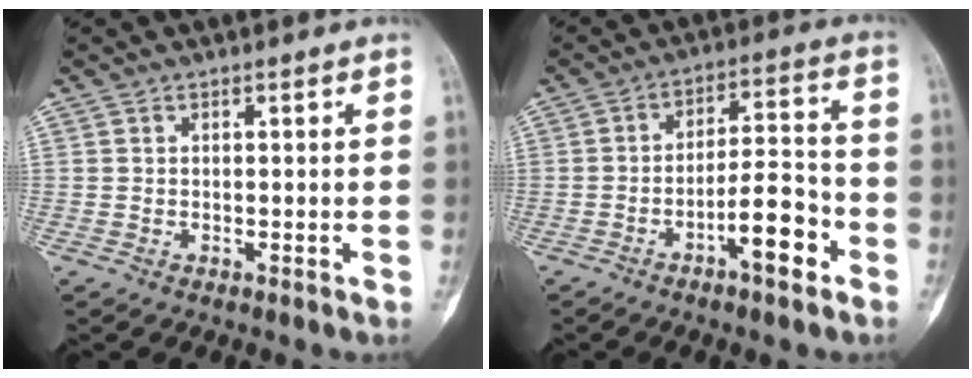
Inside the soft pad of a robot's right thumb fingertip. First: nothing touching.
{"total": 9.9, "force": [-4.7, 2.9, 8.2], "torque": [-0.122, 0.036, -0.078]}